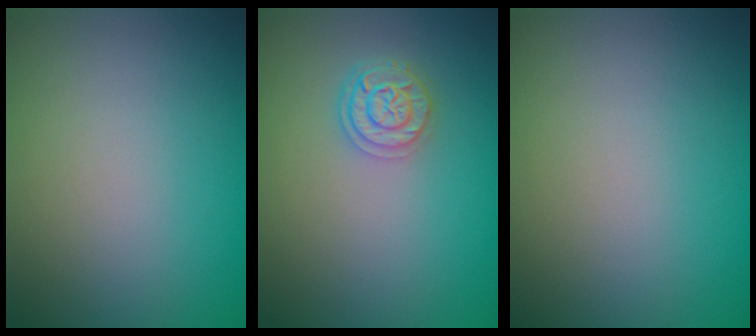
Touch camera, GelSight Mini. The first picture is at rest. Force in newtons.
{"total": 2.8, "press": 2.3, "slide": 1.5}
{"total": 0.0}